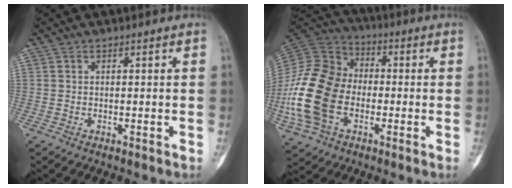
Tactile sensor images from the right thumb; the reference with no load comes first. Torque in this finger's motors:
{"motor_torque": [0.26, 1.28, 0.82, 0.58, 0.20]}